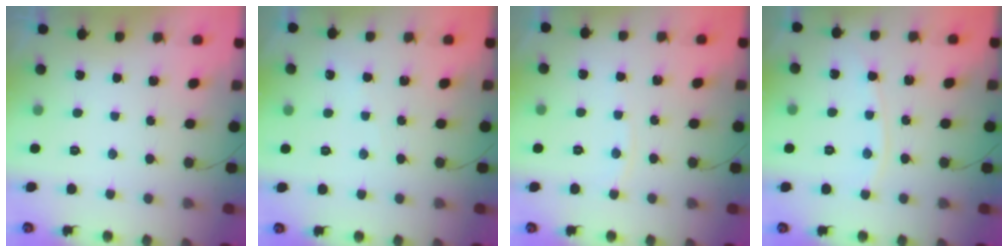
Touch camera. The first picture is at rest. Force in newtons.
{"total": 1.8, "press": 1.7, "slide": 0.4}
{"total": 3.1, "press": 3.1, "slide": 0.5}
{"total": 5.4, "press": 5.4, "slide": 0.6}